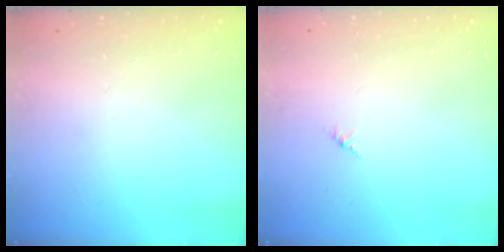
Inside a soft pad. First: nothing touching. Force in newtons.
{"total": 1.4, "press": 1.4, "slide": 0.4}